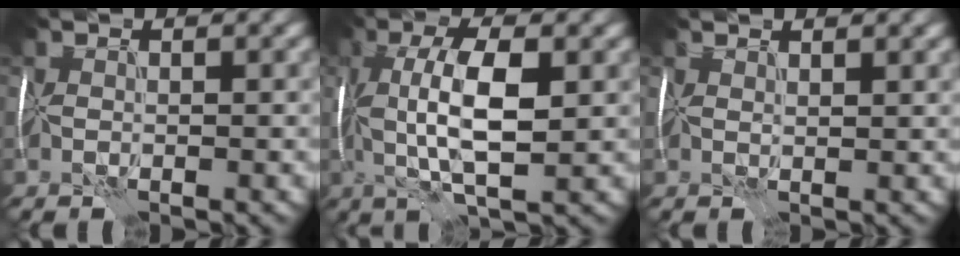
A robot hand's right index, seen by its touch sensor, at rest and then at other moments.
{"total": 6.0, "force": [0.7, 1.8, 5.7], "torque": [-0.130, 0.012, 0.012]}
{"total": 2.3, "force": [2.0, 0.5, 0.9], "torque": [-0.013, 0.014, 0.012]}